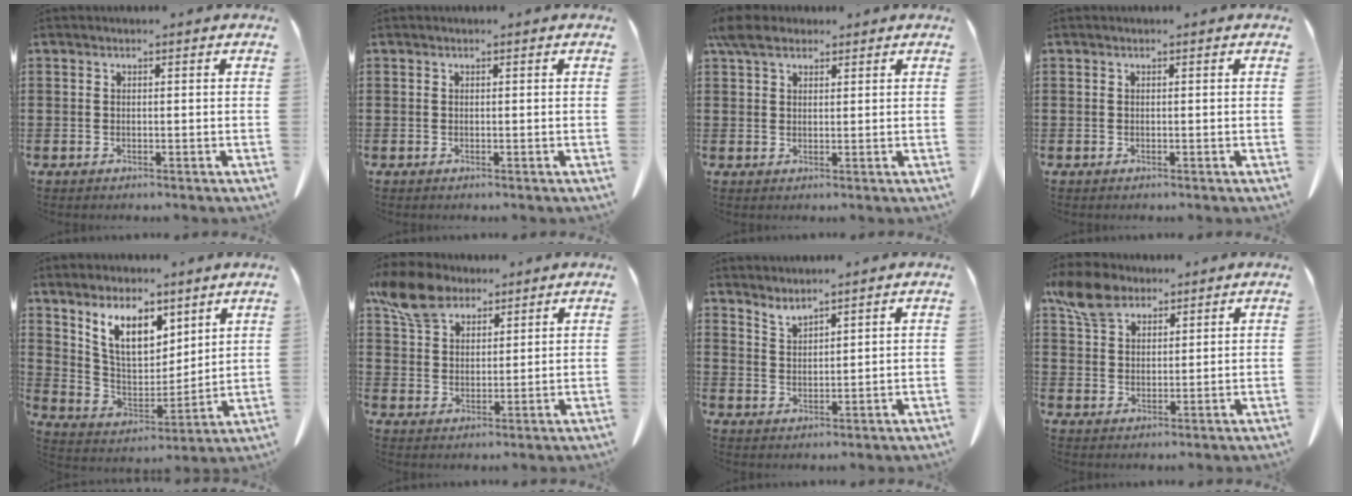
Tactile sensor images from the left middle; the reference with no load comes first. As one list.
[{"total": 0.0}, {"total": 4.2, "force": [3.1, 2.1, 1.9], "torque": [-0.039, 0.003, 0.057]}, {"total": 0.0}, {"total": 8.9, "force": [6.1, 4.7, 4.4], "torque": [-0.109, -0.016, 0.116]}, {"total": 8.8, "force": [6.7, 4.5, 3.6], "torque": [-0.090, -0.006, 0.128]}, {"total": 2.6, "force": [2.6, -0.3, 0.2], "torque": [-0.011, -0.009, 0.049]}, {"total": 7.1, "force": [5.2, 3.9, 2.8], "torque": [-0.069, -0.001, 0.100]}]